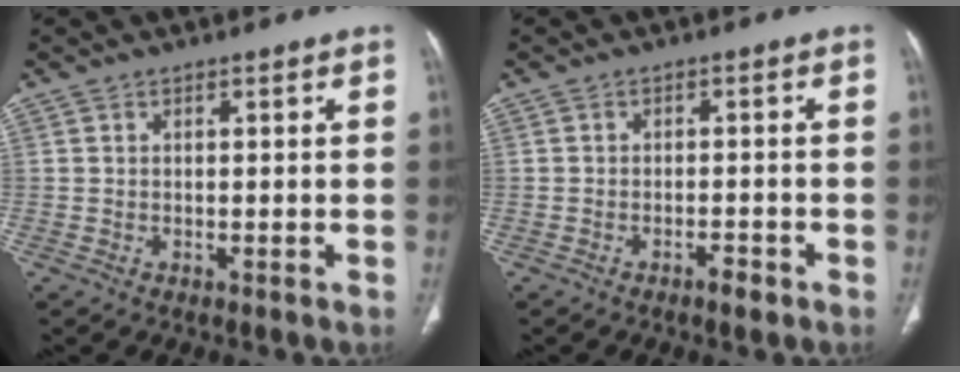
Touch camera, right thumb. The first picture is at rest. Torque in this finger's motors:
{"motor_torque": [0.42, 0.85, -0.33, 0.11, 0.09]}